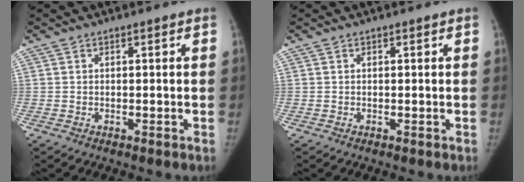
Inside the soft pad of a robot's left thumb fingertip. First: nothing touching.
{"total": 0.0}